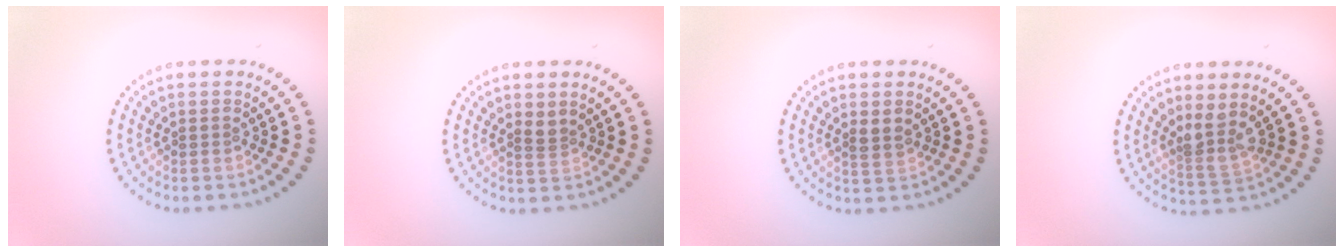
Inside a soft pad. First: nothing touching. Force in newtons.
{"total": 0.9, "press": 0.5, "slide": 0.8}
{"total": 1.4, "press": 1.3, "slide": 0.5}
{"total": 2.7, "press": 1.9, "slide": 1.9}